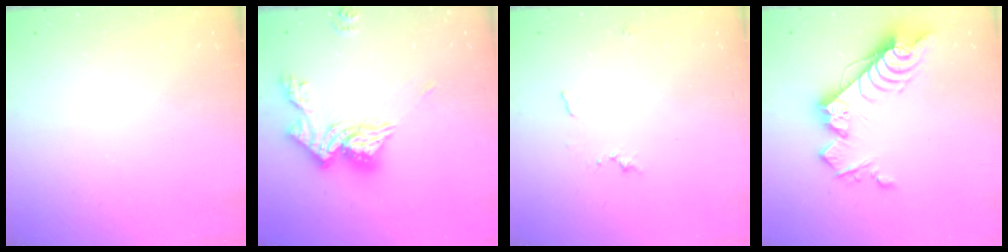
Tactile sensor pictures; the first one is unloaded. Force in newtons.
{"total": 14.4, "press": 14.4, "slide": 1.5}
{"total": 5.9, "press": 5.9, "slide": 0.4}
{"total": 14.6, "press": 14.5, "slide": 1.0}